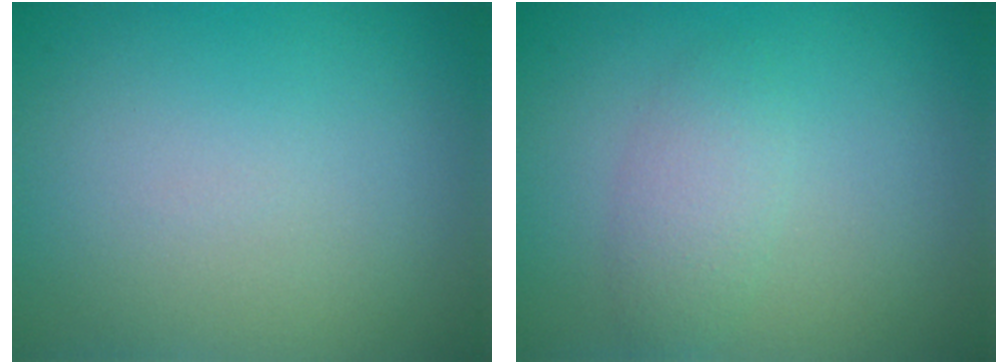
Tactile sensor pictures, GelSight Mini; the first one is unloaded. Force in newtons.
{"total": 2.2, "press": 2.2, "slide": 0.1}